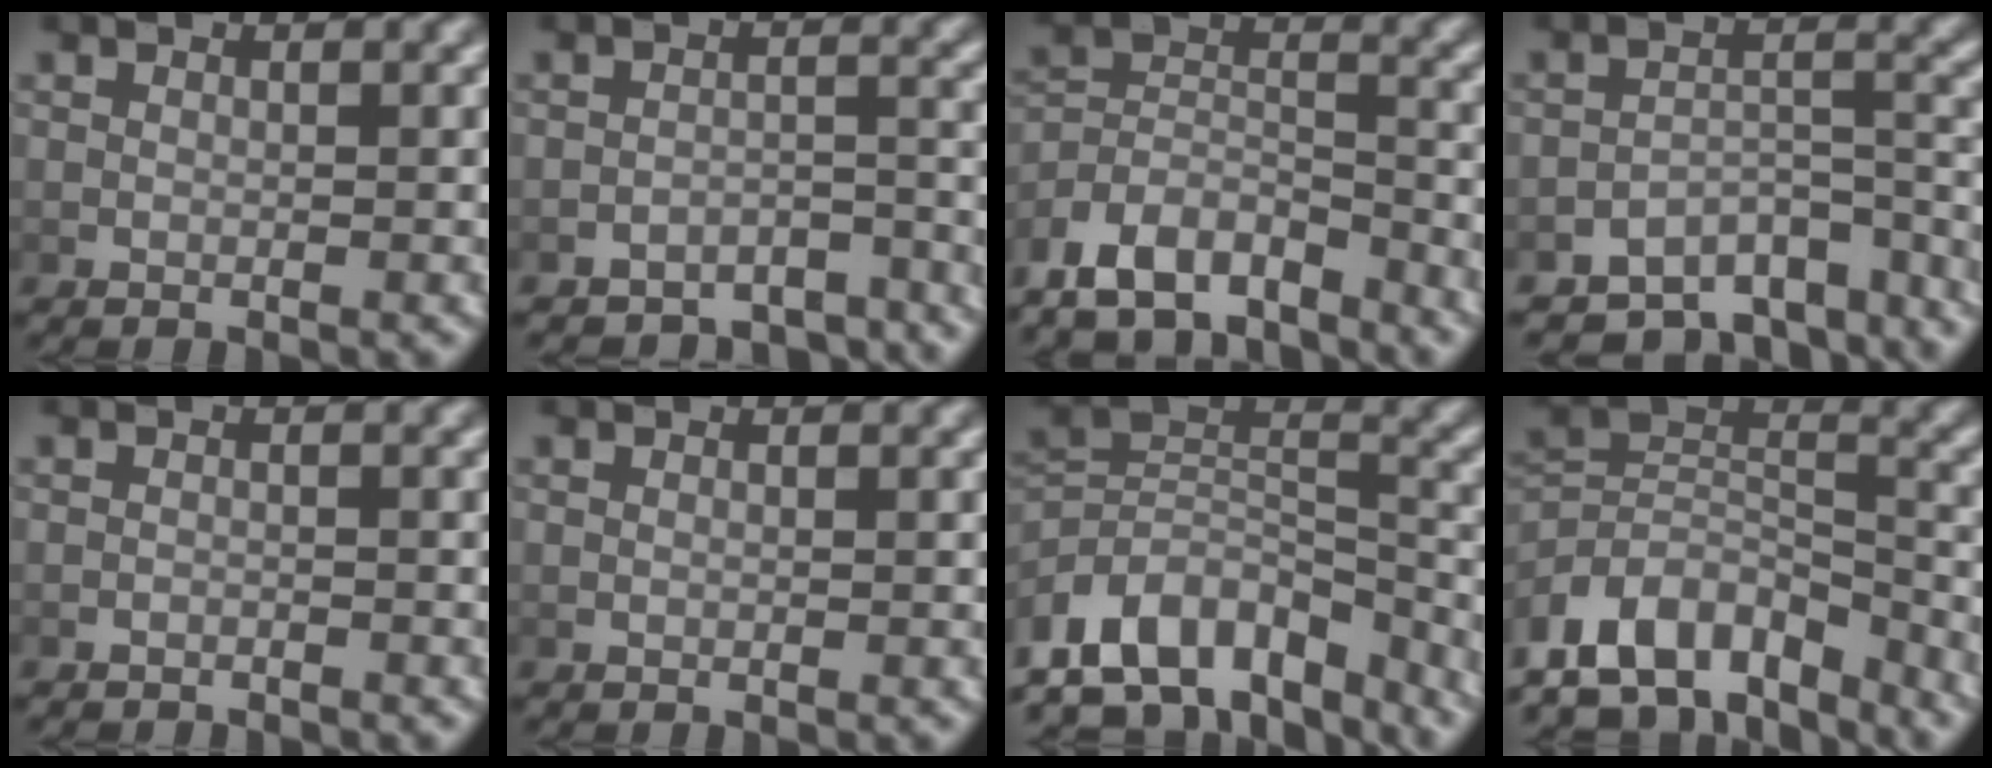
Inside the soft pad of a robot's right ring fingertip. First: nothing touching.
{"total": 8.7, "force": [-8.3, 2.0, 1.5], "torque": [0.003, -0.015, -0.127]}
{"total": 10.0, "force": [-6.7, 6.5, 3.7], "torque": [-0.105, -0.060, -0.097]}
{"total": 8.9, "force": [-7.2, 3.4, 4.1], "torque": [-0.036, -0.013, -0.106]}
{"total": 1.3, "force": [-1.3, 0.0, 0.0], "torque": [-0.004, -0.005, -0.019]}
{"total": 0.0}
{"total": 12.3, "force": [-6.0, 8.0, 7.3], "torque": [-0.141, -0.051, -0.075]}
{"total": 13.0, "force": [-6.8, 8.8, 6.7], "torque": [-0.131, -0.064, -0.091]}